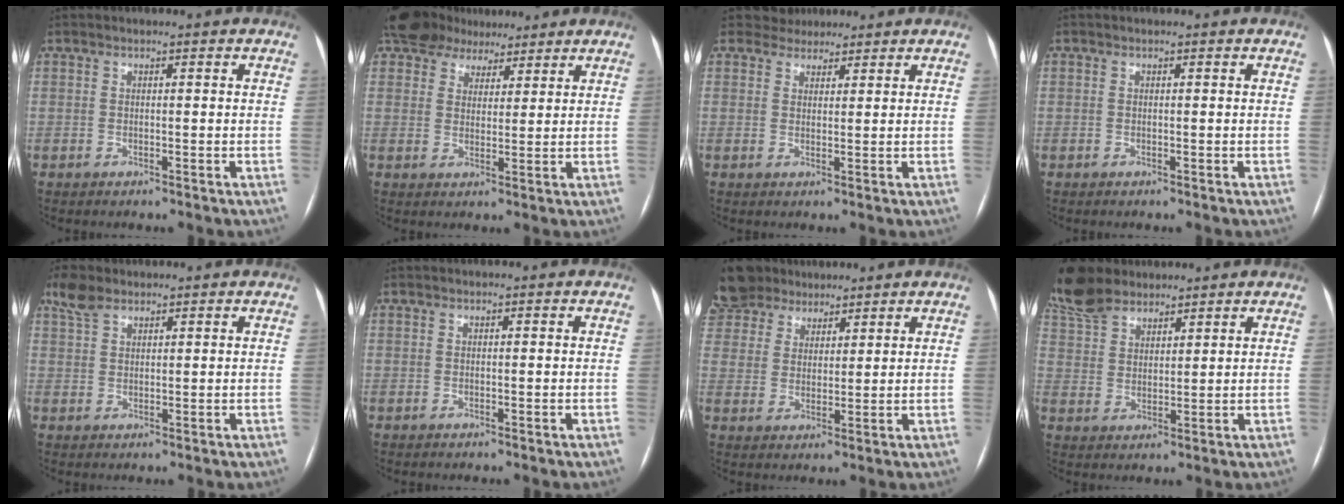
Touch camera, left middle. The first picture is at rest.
{"total": 8.4, "force": [7.0, 4.4, 1.8], "torque": [-0.030, 0.029, 0.115]}
{"total": 3.2, "force": [2.8, 1.5, -0.2], "torque": [0.005, 0.014, 0.043]}
{"total": 0.0}
{"total": 3.8, "force": [2.9, 1.7, 1.8], "torque": [-0.048, 0.019, 0.062]}
{"total": 0.0}
{"total": 13.4, "force": [10.5, 7.6, 3.5], "torque": [-0.099, 0.045, 0.201]}
{"total": 12.3, "force": [10.3, 5.4, 4.1], "torque": [-0.103, 0.033, 0.203]}